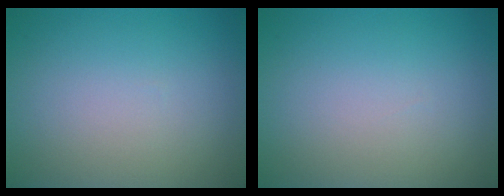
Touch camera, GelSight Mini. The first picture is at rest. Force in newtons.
{"total": 0.0}